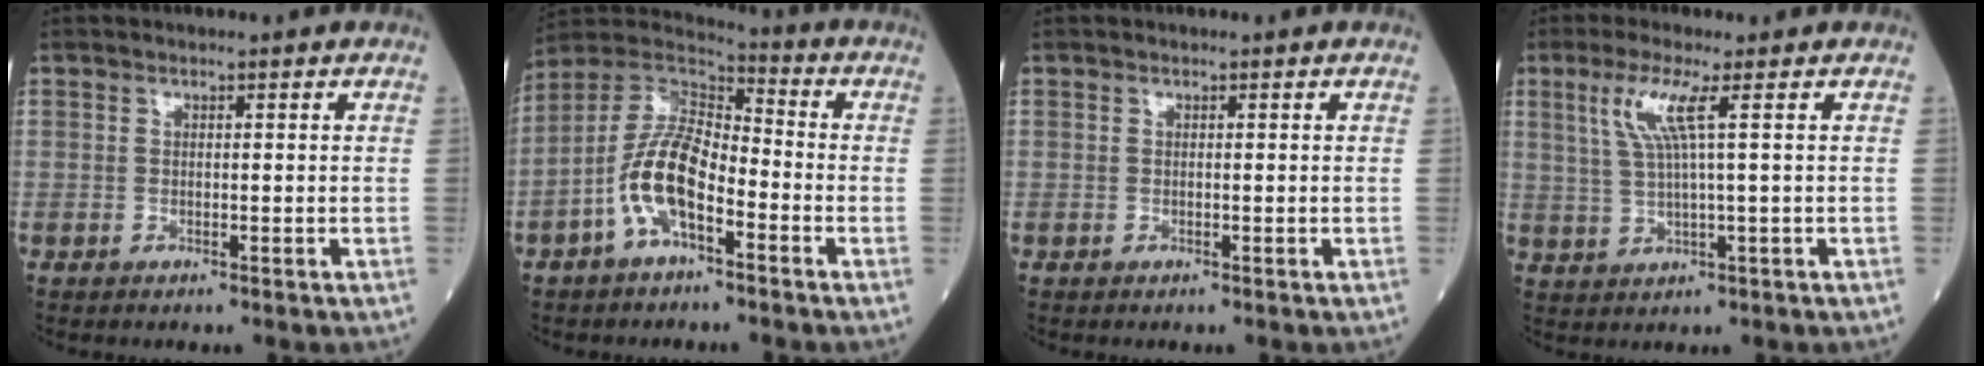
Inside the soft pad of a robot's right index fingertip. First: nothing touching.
{"total": 11.1, "force": [-4.4, 4.2, 9.3], "torque": [-0.196, 0.018, -0.089]}
{"total": 0.0}
{"total": 5.5, "force": [2.0, -0.5, 5.0], "torque": [-0.109, 0.004, 0.045]}